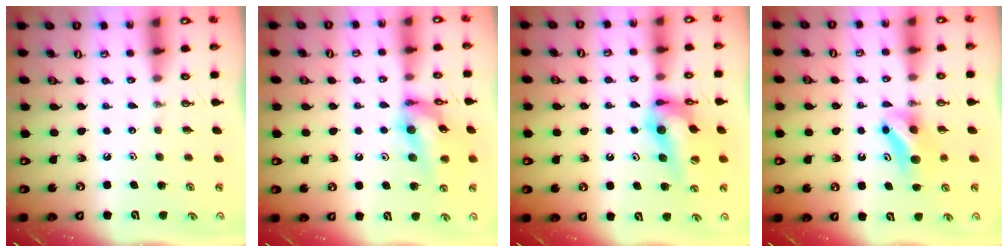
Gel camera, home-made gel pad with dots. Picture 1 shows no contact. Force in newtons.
{"total": 14.8, "press": 14.8, "slide": 1.3}
{"total": 14.2, "press": 14.2, "slide": 1.5}
{"total": 7.0, "press": 6.9, "slide": 0.8}